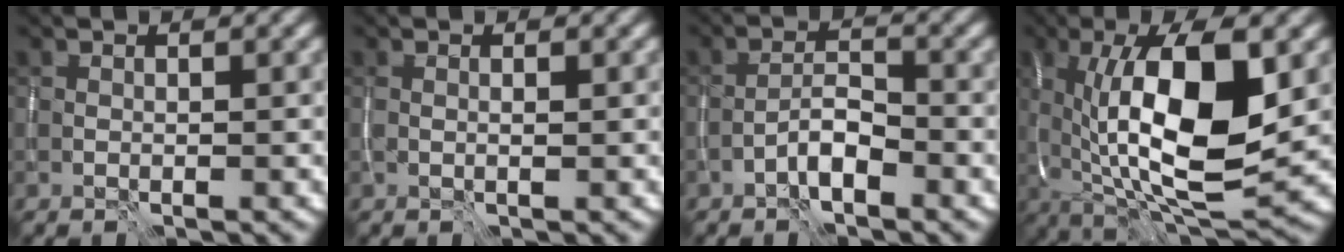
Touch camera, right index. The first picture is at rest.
{"total": 0.6, "force": [0.1, 0.0, 0.5], "torque": [-0.005, -0.003, 0.001]}
{"total": 2.5, "force": [-2.0, 0.5, 1.5], "torque": [-0.024, 0.010, -0.040]}
{"total": 13.0, "force": [1.0, 4.9, 12.0], "torque": [-0.194, -0.007, 0.016]}